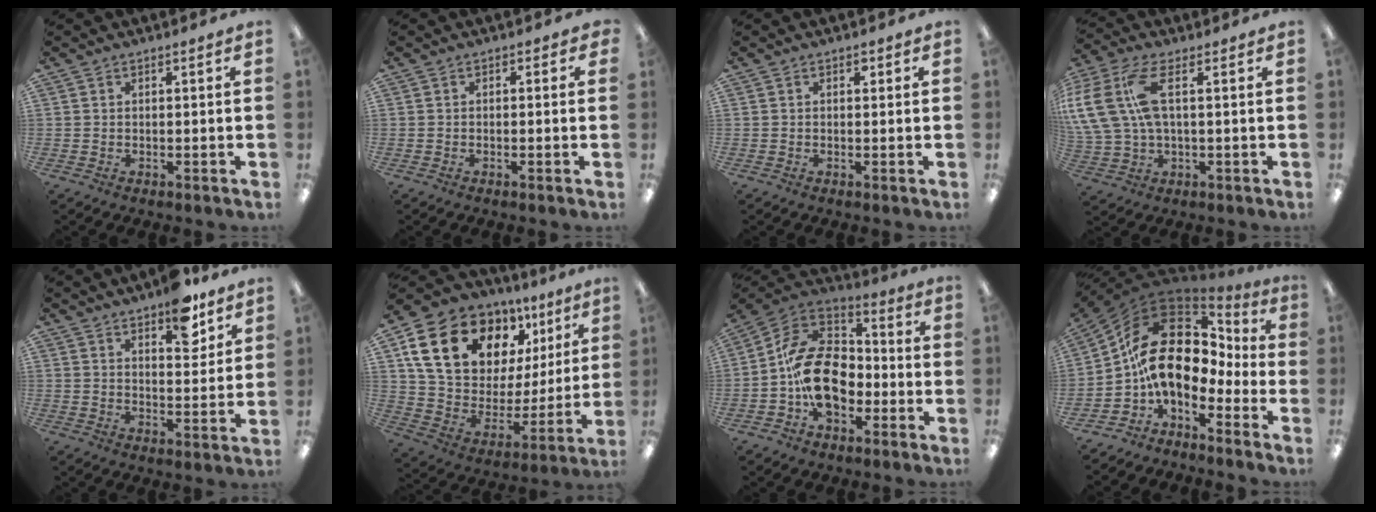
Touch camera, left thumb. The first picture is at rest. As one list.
[{"total": 0.8, "force": [-0.7, 0.4, 0.3], "torque": [-0.006, 0.002, -0.013]}, {"total": 0.9, "force": [0.2, 0.6, 0.6], "torque": [-0.013, 0.004, 0.002]}, {"total": 15.2, "force": [3.3, 7.9, 12.5], "torque": [-0.281, -0.003, 0.059]}, {"total": 9.7, "force": [6.7, 4.3, 5.6], "torque": [-0.054, -0.038, 0.108]}, {"total": 20.4, "force": [11.6, 12.8, 10.9], "torque": [-0.193, -0.057, 0.219]}, {"total": 17.6, "force": [-3.7, 11.7, 12.7], "torque": [-0.264, 0.044, -0.067]}, {"total": 16.3, "force": [2.1, 10.1, 12.6], "torque": [-0.254, -0.010, 0.037]}]